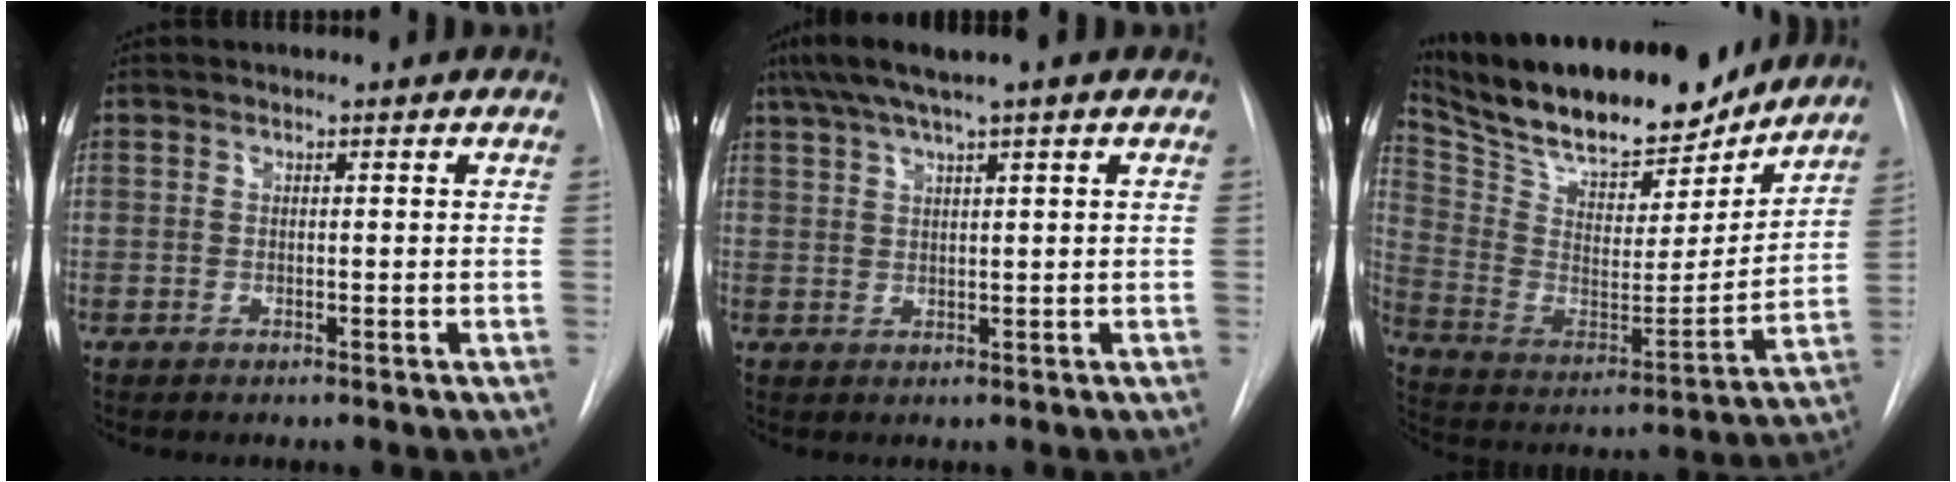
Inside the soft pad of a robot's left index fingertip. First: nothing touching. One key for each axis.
{"total": 6.3, "fx": 4.4, "fy": -0.4, "fz": 4.5, "tx": -0.085, "ty": 0.033, "tz": 0.077}
{"total": 25.2, "fx": 21.5, "fy": 7.1, "fz": 11.0, "tx": -0.211, "ty": -0.004, "tz": 0.336}